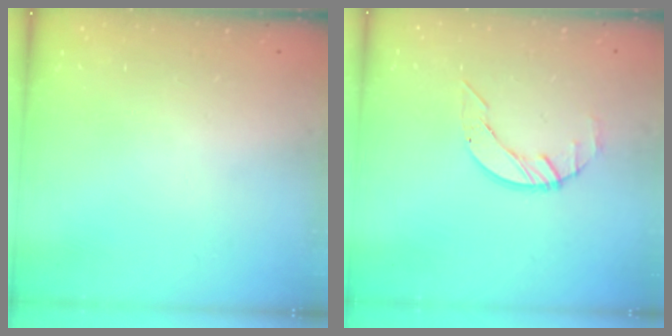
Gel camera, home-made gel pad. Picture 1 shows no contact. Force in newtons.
{"total": 3.6, "press": 3.6, "slide": 0.4}